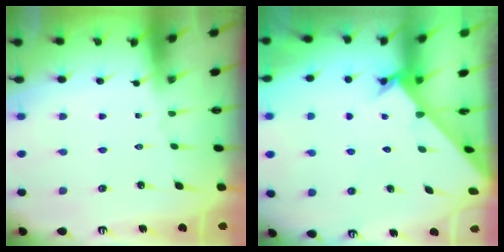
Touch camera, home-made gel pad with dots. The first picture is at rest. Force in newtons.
{"total": 2.3, "press": 2.3, "slide": 0.2}